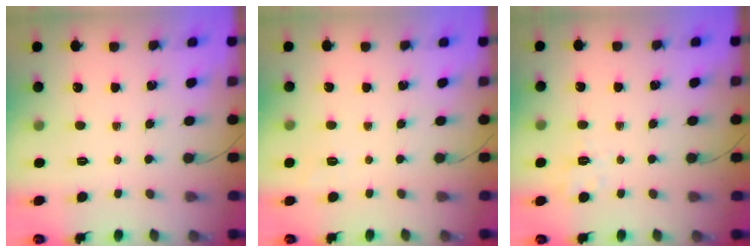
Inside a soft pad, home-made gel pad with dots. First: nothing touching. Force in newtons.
{"total": 3.4, "press": 2.9, "slide": 1.7}
{"total": 5.0, "press": 4.5, "slide": 2.2}